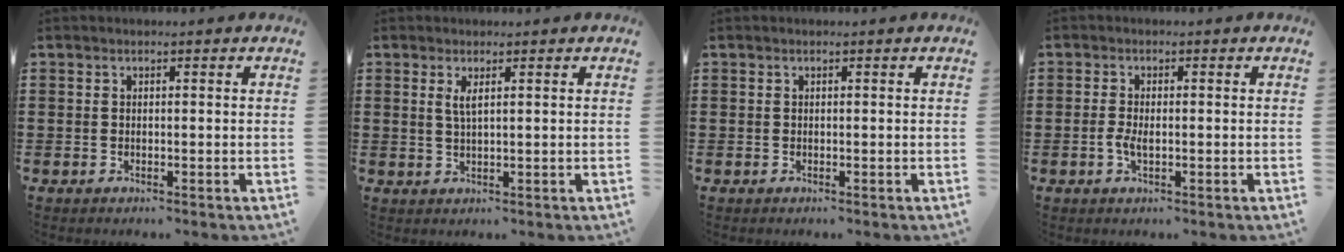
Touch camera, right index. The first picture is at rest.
{"total": 2.1, "force": [0.9, 0.4, 1.8], "torque": [-0.038, 0.002, 0.015]}
{"total": 0.0}
{"total": 2.2, "force": [-0.5, 1.0, 1.9], "torque": [-0.050, -0.005, -0.014]}